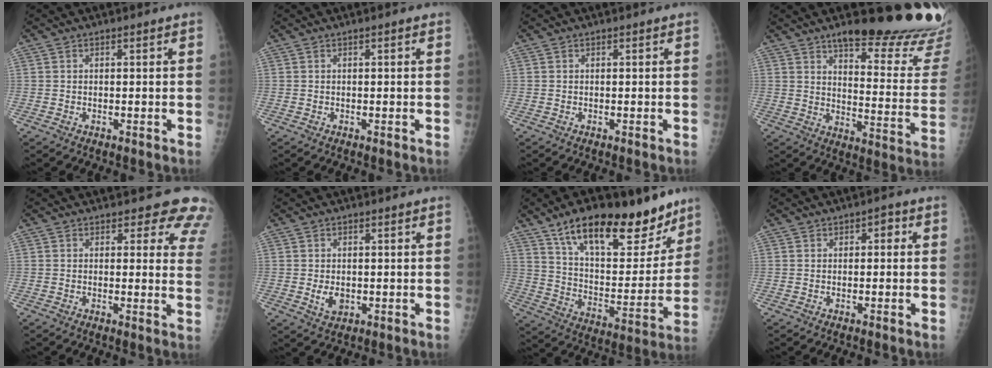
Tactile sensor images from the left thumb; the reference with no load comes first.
{"total": 0.6, "force": [0.3, 0.1, 0.5], "torque": [-0.008, 0.002, 0.002]}
{"total": 0.0}
{"total": 22.9, "force": [18.6, 4.6, 12.6], "torque": [-0.128, -0.143, 0.238]}
{"total": 10.0, "force": [8.5, 4.1, 3.4], "torque": [0.020, -0.043, 0.063]}
{"total": 3.2, "force": [-0.3, 2.3, 2.2], "torque": [-0.020, -0.004, 0.002]}
{"total": 25.7, "force": [17.3, 10.5, 15.7], "torque": [-0.190, -0.060, 0.274]}
{"total": 1.7, "force": [0.4, 1.3, 1.0], "torque": [0.006, 0.007, -0.004]}